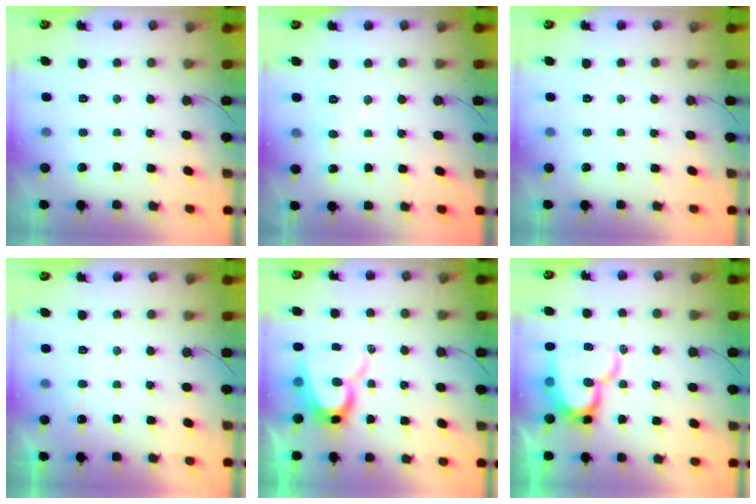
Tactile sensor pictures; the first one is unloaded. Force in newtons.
{"total": 5.8, "press": 5.8, "slide": 0.5}
{"total": 0.0}
{"total": 3.9, "press": 3.9, "slide": 0.3}
{"total": 13.6, "press": 13.5, "slide": 1.5}
{"total": 18.0, "press": 17.9, "slide": 1.9}